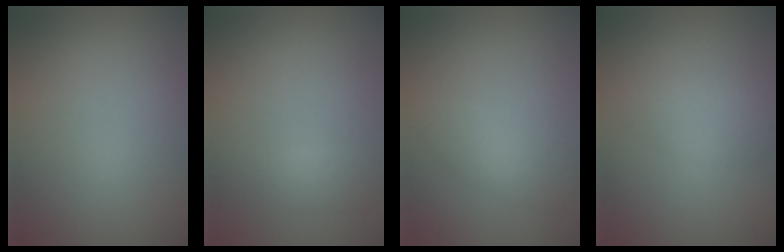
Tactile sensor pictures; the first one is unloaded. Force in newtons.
{"total": 1.1, "press": 1.1, "slide": 0.0}
{"total": 2.5, "press": 2.5, "slide": 0.0}
{"total": 1.8, "press": 1.8, "slide": 0.1}